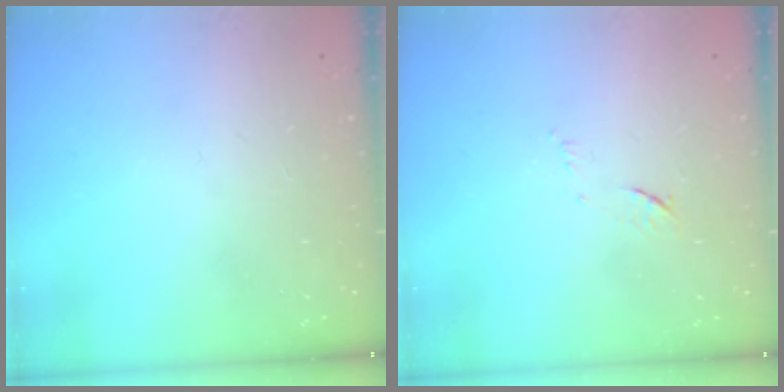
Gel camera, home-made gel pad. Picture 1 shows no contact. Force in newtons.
{"total": 6.2, "press": 6.2, "slide": 0.9}